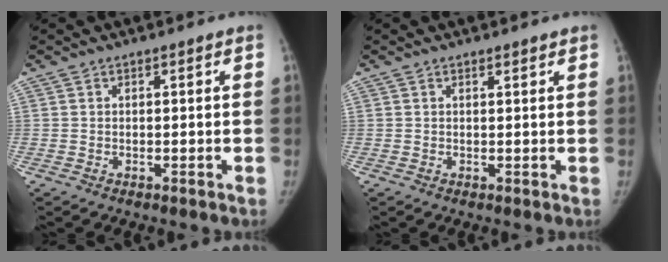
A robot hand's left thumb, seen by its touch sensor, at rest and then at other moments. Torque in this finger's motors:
{"motor_torque": [-0.21, -0.08, -0.50, 0.10, 0.00]}